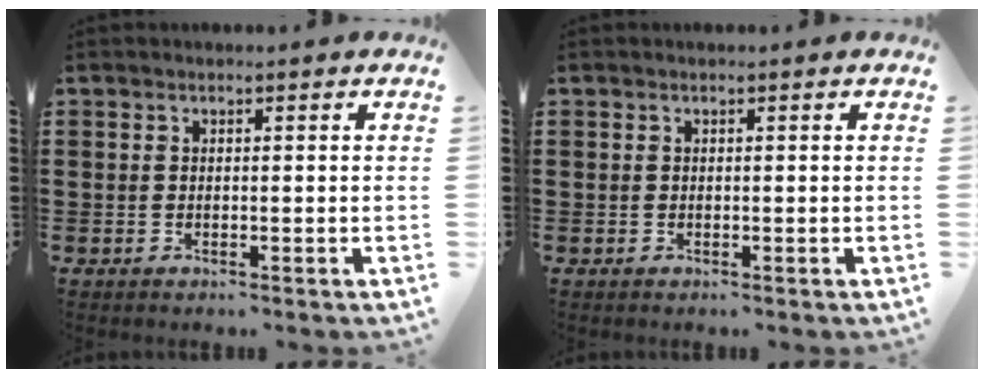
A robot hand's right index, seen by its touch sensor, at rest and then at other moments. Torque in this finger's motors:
{"motor_torque": [0.21, 0.03, 0.01, 0.01]}